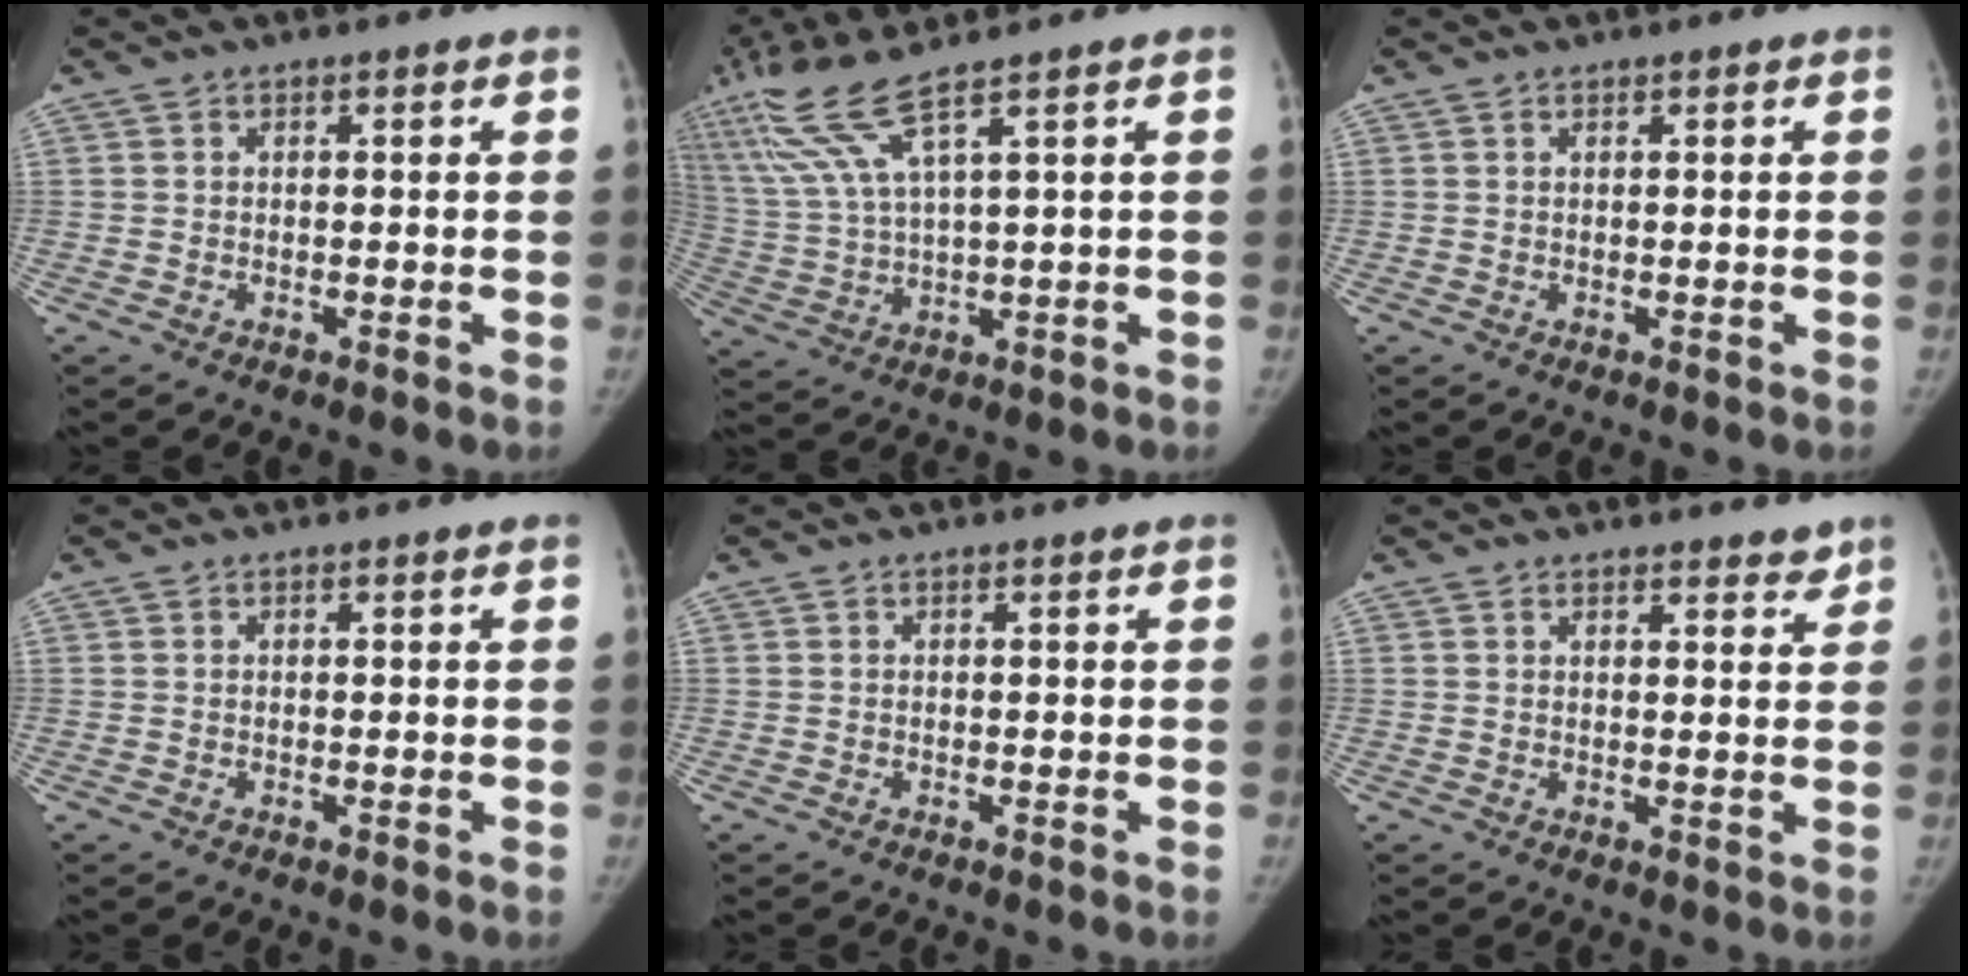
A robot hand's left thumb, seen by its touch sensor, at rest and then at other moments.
{"total": 11.4, "force": [7.1, 0.5, 8.9], "torque": [-0.222, -0.023, 0.155]}
{"total": 0.0}
{"total": 0.0}
{"total": 0.0}
{"total": 3.0, "force": [2.6, 1.2, 0.8], "torque": [0.013, -0.016, 0.027]}